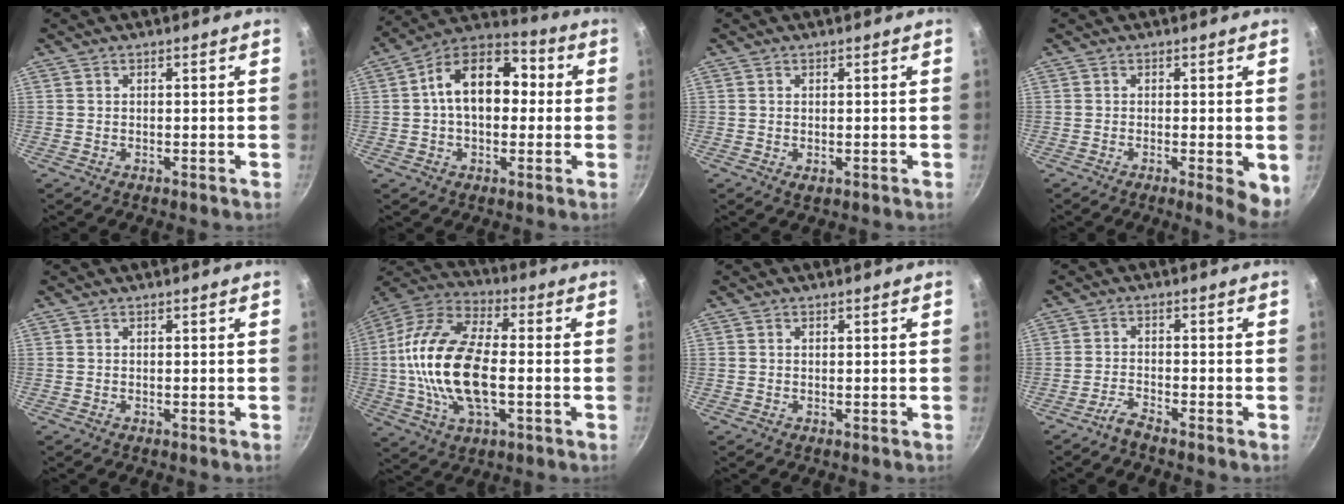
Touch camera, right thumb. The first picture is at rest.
{"total": 15.8, "force": [1.4, 10.5, 11.8], "torque": [-0.142, 0.038, 0.000]}
{"total": 1.0, "force": [-0.1, 0.5, 0.8], "torque": [-0.013, -0.003, -0.001]}
{"total": 5.3, "force": [-1.2, 1.2, 5.1], "torque": [-0.058, -0.005, -0.014]}
{"total": 0.0}
{"total": 20.8, "force": [-1.5, 10.4, 17.9], "torque": [-0.344, 0.031, -0.041]}
{"total": 0.0}
{"total": 2.5, "force": [-2.3, 0.0, 1.0], "torque": [-0.029, 0.018, -0.051]}